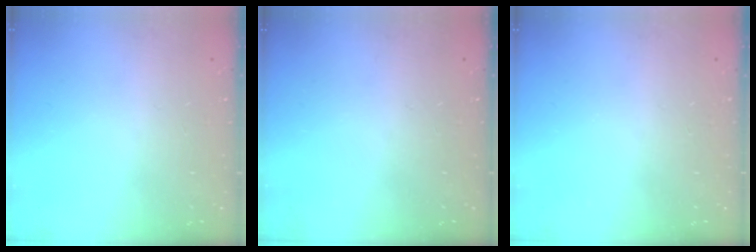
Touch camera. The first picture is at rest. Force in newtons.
{"total": 0.0}
{"total": 0.0}